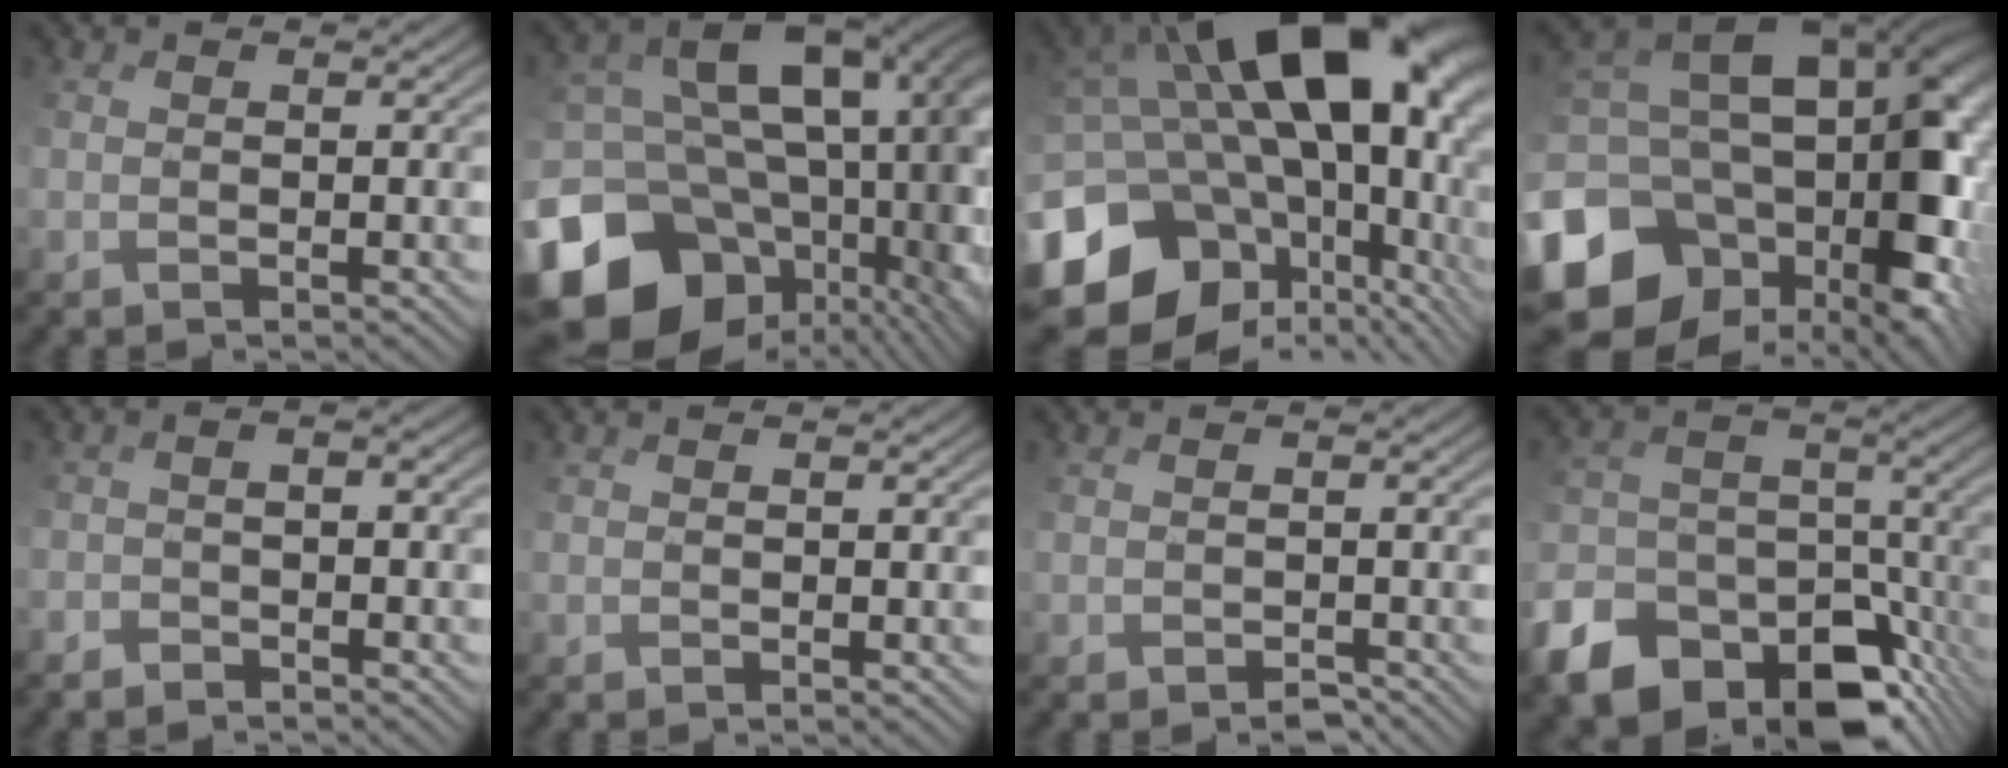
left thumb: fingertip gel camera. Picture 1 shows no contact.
{"total": 20.0, "force": [-2.3, 14.9, 13.2], "torque": [-0.253, -0.048, 0.004]}
{"total": 20.8, "force": [-1.7, 14.4, 15.0], "torque": [-0.266, -0.041, -0.003]}
{"total": 19.8, "force": [-3.1, 15.1, 12.4], "torque": [-0.249, -0.023, -0.020]}
{"total": 3.0, "force": [-2.7, 0.6, 1.0], "torque": [-0.014, 0.001, -0.057]}
{"total": 0.0}
{"total": 2.2, "force": [-1.8, 1.0, 0.7], "torque": [-0.008, -0.003, -0.033]}
{"total": 16.0, "force": [-10.3, 9.7, 7.4], "torque": [-0.180, -0.037, -0.155]}